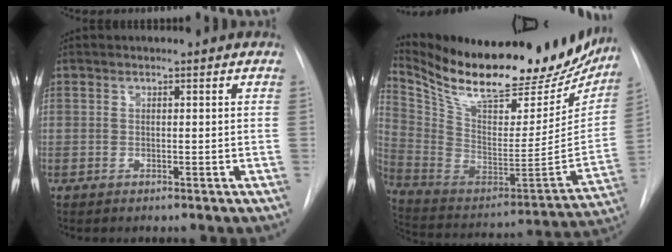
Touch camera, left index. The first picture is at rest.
{"total": 31.4, "force": [26.0, 9.8, 14.5], "torque": [-0.257, -0.030, 0.385]}